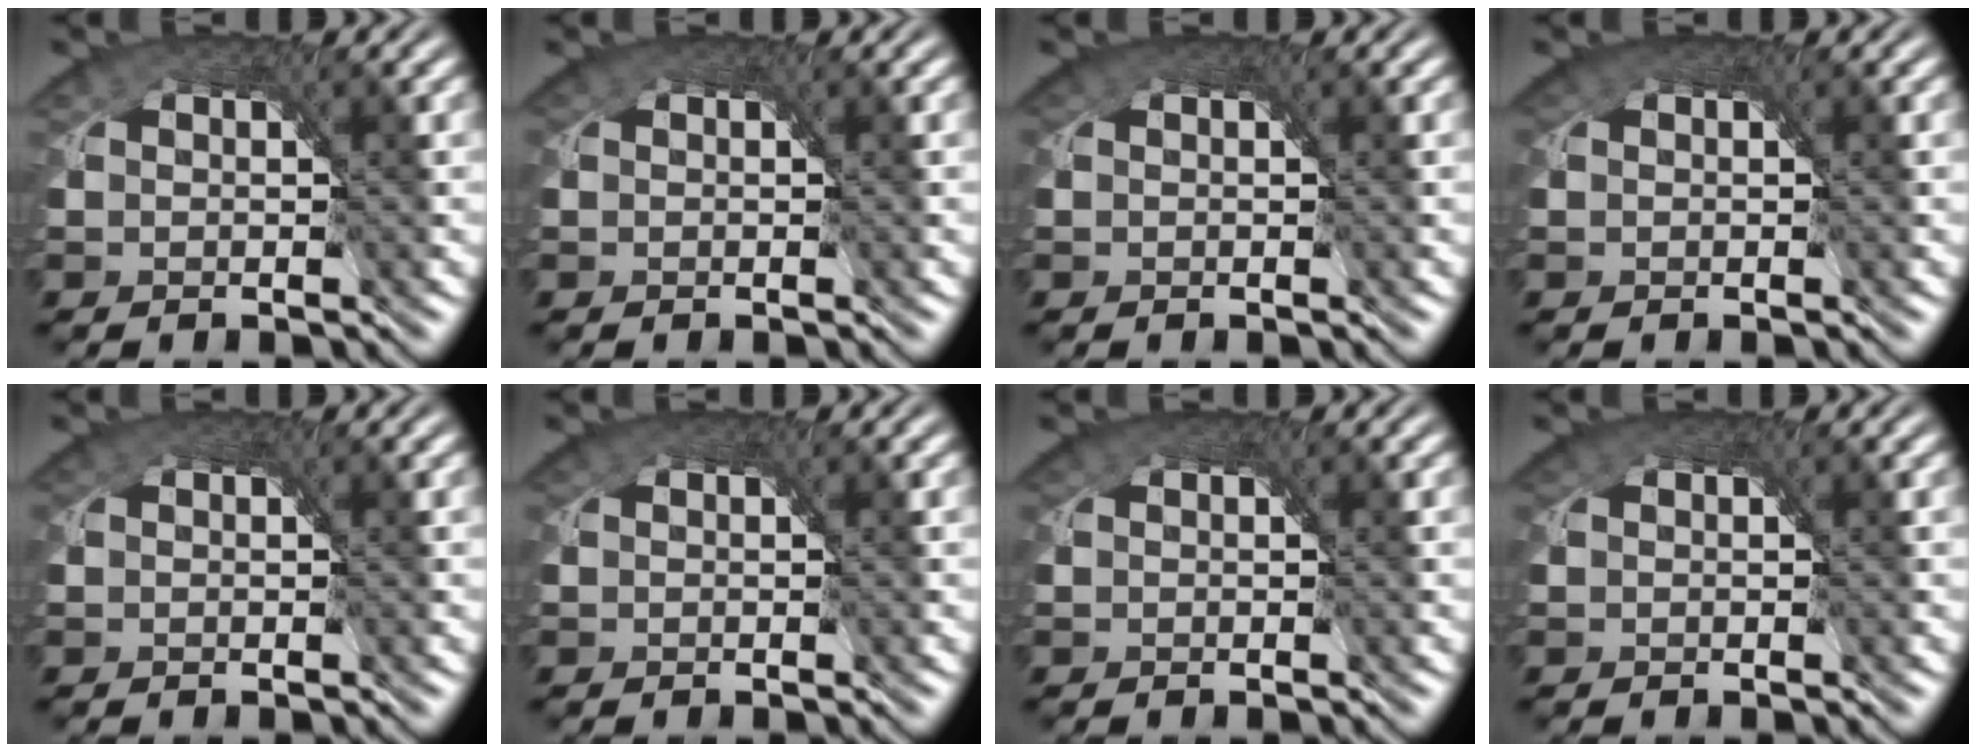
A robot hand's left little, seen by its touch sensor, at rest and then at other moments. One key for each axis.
{"total": 1.1, "fx": 0.3, "fy": 1.0, "fz": 0.4, "tx": -0.008, "ty": 0.000, "tz": 0.000}
{"total": 1.6, "fx": 0.6, "fy": 1.4, "fz": 0.7, "tx": -0.017, "ty": 0.000, "tz": 0.004}
{"total": 2.3, "fx": 0.8, "fy": 1.8, "fz": 1.1, "tx": -0.022, "ty": 0.000, "tz": 0.007}
{"total": 1.3, "fx": 0.0, "fy": 1.2, "fz": 0.4, "tx": -0.011, "ty": -0.005, "tz": -0.003}
{"total": 1.3, "fx": 0.3, "fy": 1.1, "fz": 0.4, "tx": -0.011, "ty": -0.001, "tz": 0.001}
{"total": 1.5, "fx": 0.5, "fy": 1.3, "fz": 0.6, "tx": -0.015, "ty": 0.000, "tz": 0.004}
{"total": 1.6, "fx": 0.6, "fy": 1.4, "fz": 0.7, "tx": -0.016, "ty": 0.000, "tz": 0.004}